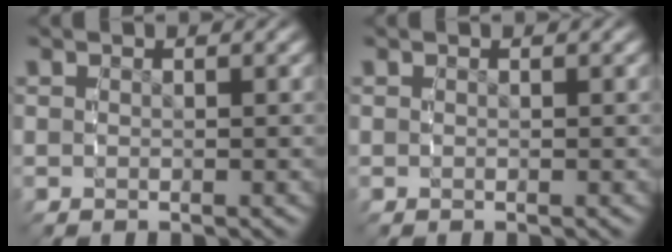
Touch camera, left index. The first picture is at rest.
{"total": 0.0}